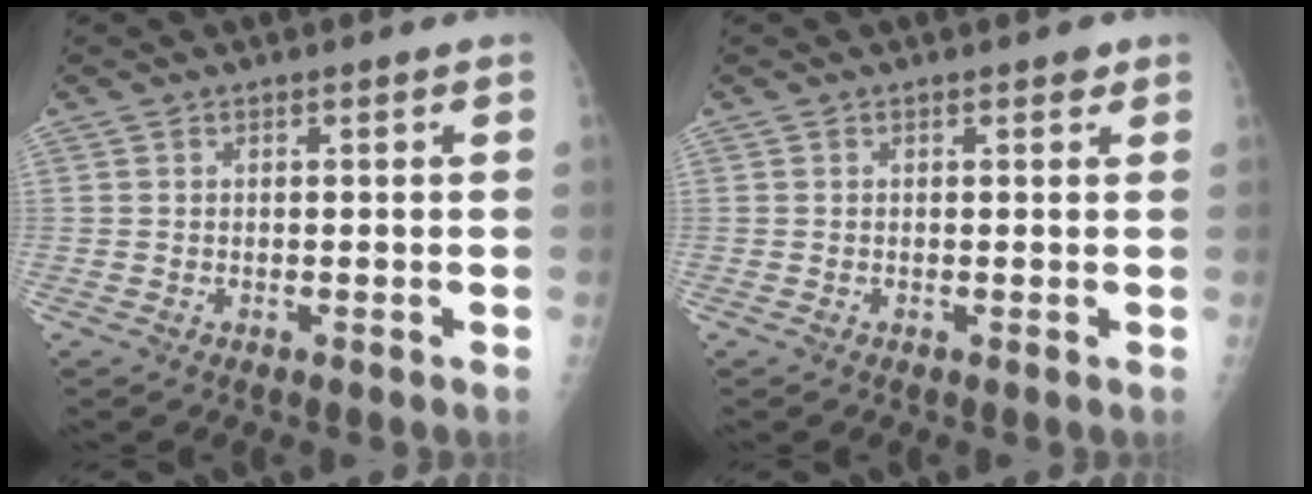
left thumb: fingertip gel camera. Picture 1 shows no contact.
{"total": 1.2, "force": [0.7, 0.5, 0.7], "torque": [-0.003, -0.002, 0.007]}